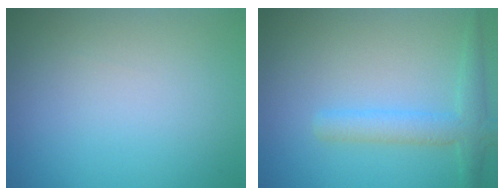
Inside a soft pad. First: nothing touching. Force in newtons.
{"total": 3.0, "press": 3.0, "slide": 0.1}